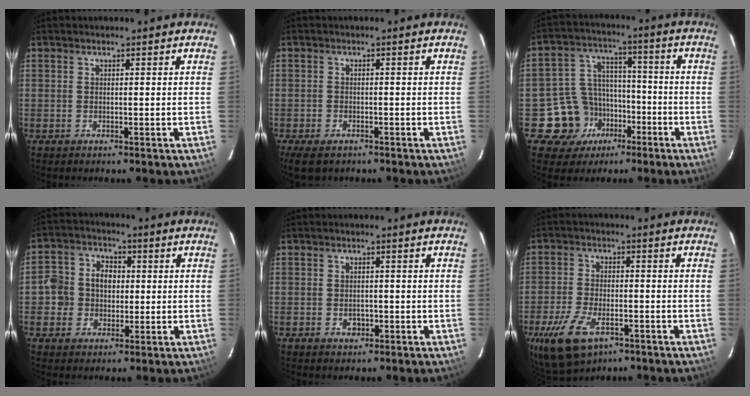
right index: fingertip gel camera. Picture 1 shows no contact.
{"total": 5.7, "force": [-4.0, 2.8, 2.9], "torque": [-0.073, -0.018, -0.070]}
{"total": 11.1, "force": [-5.8, 9.3, 1.9], "torque": [-0.055, 0.041, -0.081]}
{"total": 7.5, "force": [-0.7, 6.9, 2.8], "torque": [-0.057, 0.023, -0.015]}
{"total": 2.3, "force": [-1.0, 1.7, 1.1], "torque": [-0.018, 0.002, -0.011]}
{"total": 11.9, "force": [-6.5, 6.2, 7.9], "torque": [-0.181, -0.021, -0.115]}